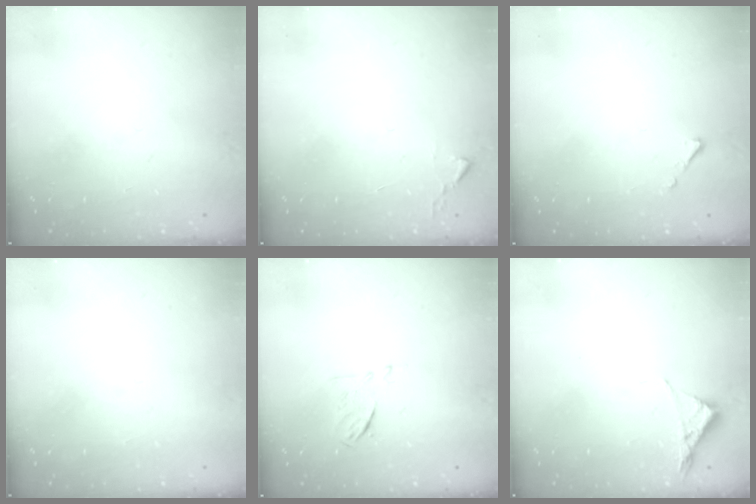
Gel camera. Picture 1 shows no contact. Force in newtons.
{"total": 2.4, "press": 2.4, "slide": 0.3}
{"total": 2.5, "press": 2.5, "slide": 0.3}
{"total": 1.6, "press": 1.6, "slide": 0.1}
{"total": 6.6, "press": 6.5, "slide": 1.1}
{"total": 3.1, "press": 3.1, "slide": 0.5}